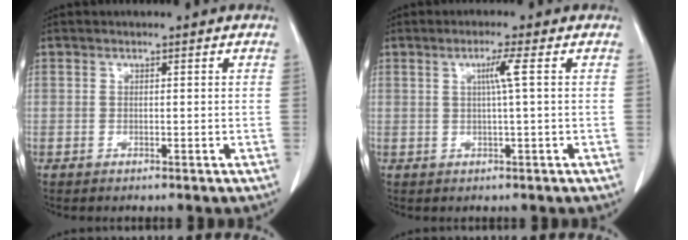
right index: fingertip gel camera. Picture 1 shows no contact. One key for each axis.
{"total": 3.0, "fx": 0.6, "fy": -0.8, "fz": 2.8, "tx": -0.054, "ty": 0.000, "tz": 0.012}